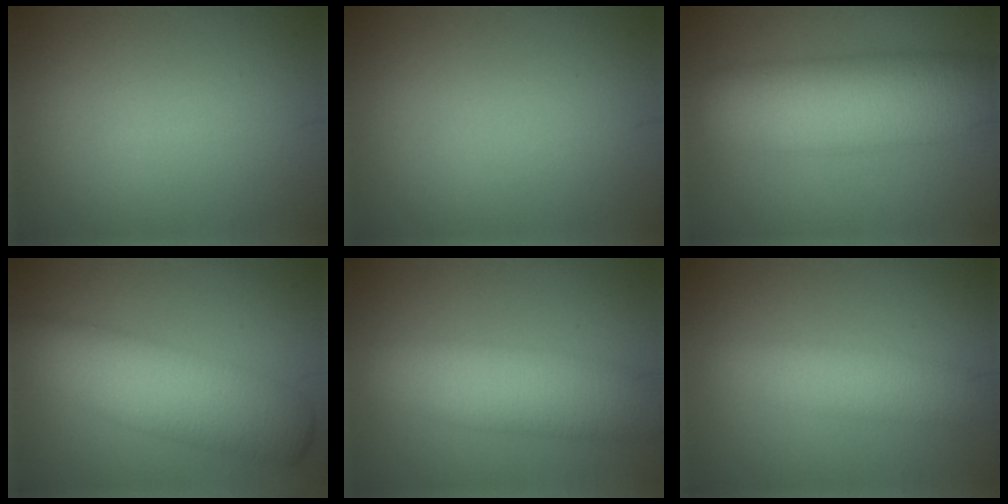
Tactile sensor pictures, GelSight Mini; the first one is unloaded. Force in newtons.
{"total": 0.0}
{"total": 10.4, "press": 10.4, "slide": 0.3}
{"total": 8.3, "press": 8.3, "slide": 0.2}
{"total": 7.5, "press": 7.5, "slide": 0.5}
{"total": 4.3, "press": 4.3, "slide": 0.2}